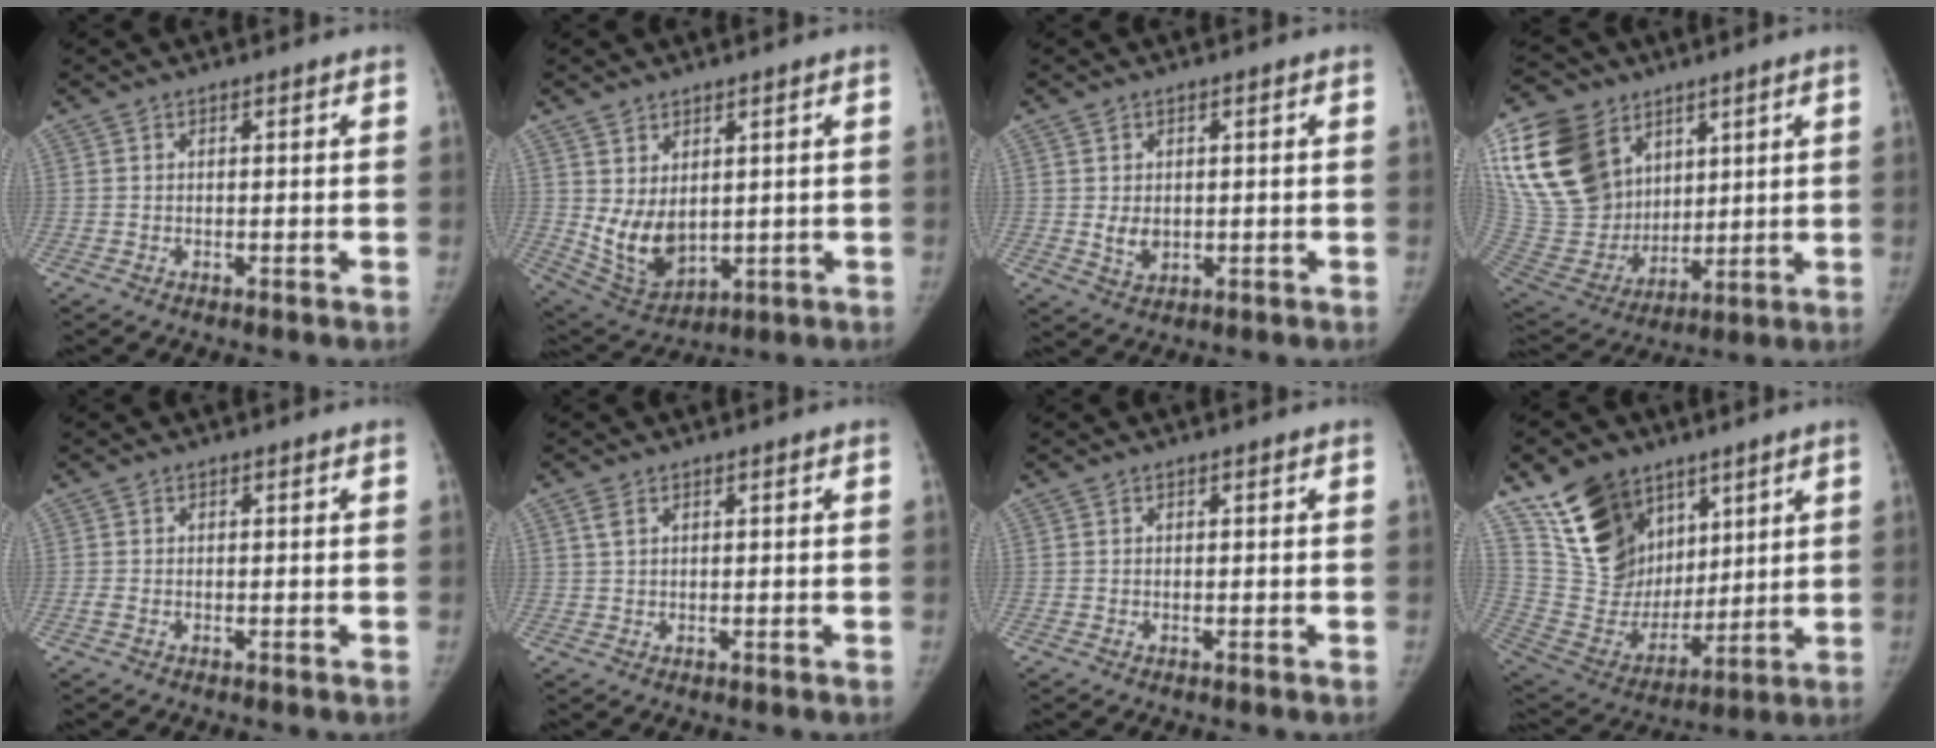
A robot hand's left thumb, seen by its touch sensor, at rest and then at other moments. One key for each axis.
{"total": 8.6, "fx": 1.2, "fy": 5.7, "fz": 6.4, "tx": -0.099, "ty": -0.027, "tz": 0.048}
{"total": 3.1, "fx": 0.0, "fy": 2.3, "fz": 2.0, "tx": -0.027, "ty": -0.015, "tz": 0.008}
{"total": 25.9, "fx": 11.2, "fy": 18.8, "fz": 13.9, "tx": -0.296, "ty": -0.007, "tz": 0.228}
{"total": 0.8, "fx": -0.4, "fy": 0.4, "fz": 0.6, "tx": -0.019, "ty": -0.004, "tz": -0.009}
{"total": 1.7, "fx": 0.9, "fy": 0.9, "fz": 1.2, "tx": -0.030, "ty": 0.005, "tz": 0.022}
{"total": 0.0}
{"total": 19.7, "fx": 11.5, "fy": 13.1, "fz": 9.1, "tx": -0.123, "ty": -0.050, "tz": 0.228}